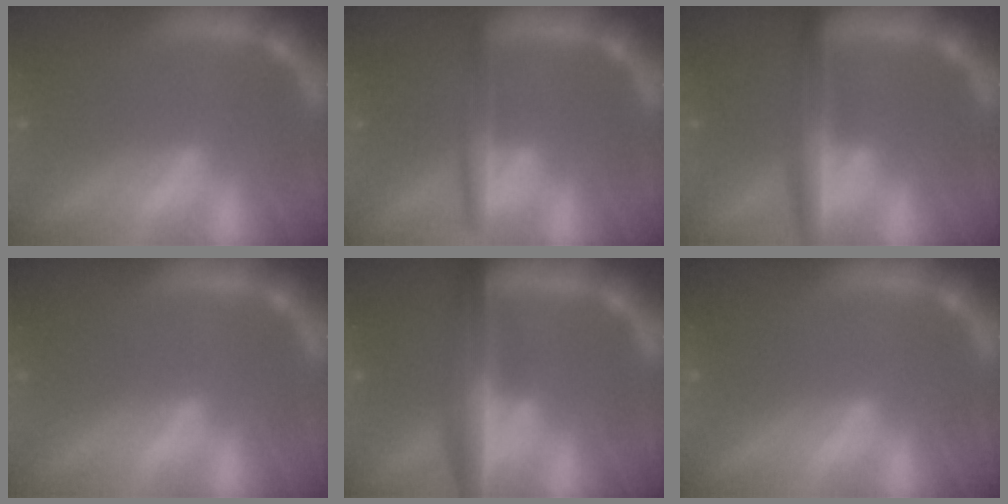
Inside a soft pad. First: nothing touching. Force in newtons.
{"total": 3.0}
{"total": 4.5}
{"total": 0.0}
{"total": 6.0}
{"total": 0.9}